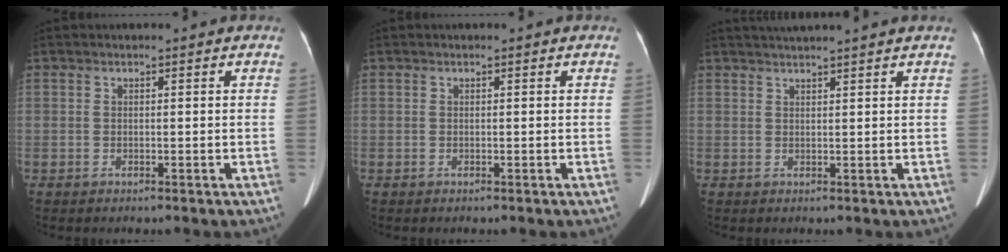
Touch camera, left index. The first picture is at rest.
{"total": 0.0}
{"total": 5.1, "force": [4.6, -1.1, 2.1], "torque": [-0.027, 0.026, 0.065]}